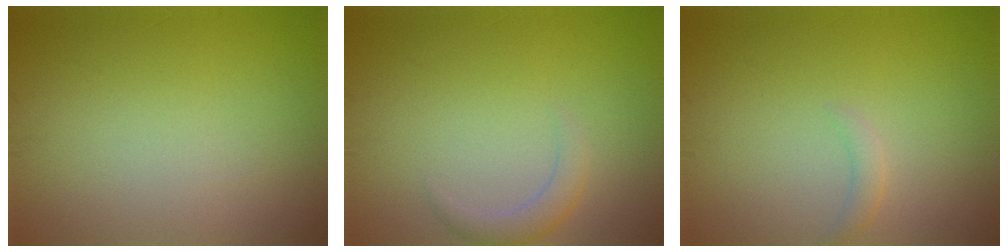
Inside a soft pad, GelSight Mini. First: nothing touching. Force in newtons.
{"total": 1.9, "press": 1.9, "slide": 0.0}
{"total": 1.0, "press": 1.0, "slide": 0.1}